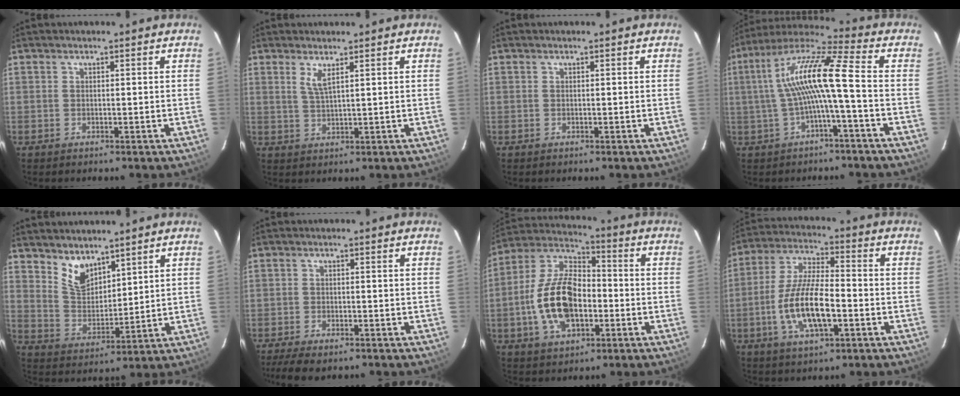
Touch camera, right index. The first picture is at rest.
{"total": 2.8, "force": [1.6, 0.2, 2.4], "torque": [-0.047, -0.004, 0.029]}
{"total": 0.0}
{"total": 12.6, "force": [-1.1, 0.6, 12.5], "torque": [-0.247, 0.020, -0.019]}
{"total": 7.2, "force": [5.4, 3.6, 3.1], "torque": [-0.048, -0.001, 0.112]}
{"total": 6.8, "force": [-5.3, 2.1, 3.7], "torque": [-0.096, -0.023, -0.091]}
{"total": 16.6, "force": [-3.7, 9.2, 13.3], "torque": [-0.270, 0.013, -0.063]}
{"total": 13.8, "force": [-4.0, 4.6, 12.3], "torque": [-0.255, -0.005, -0.072]}